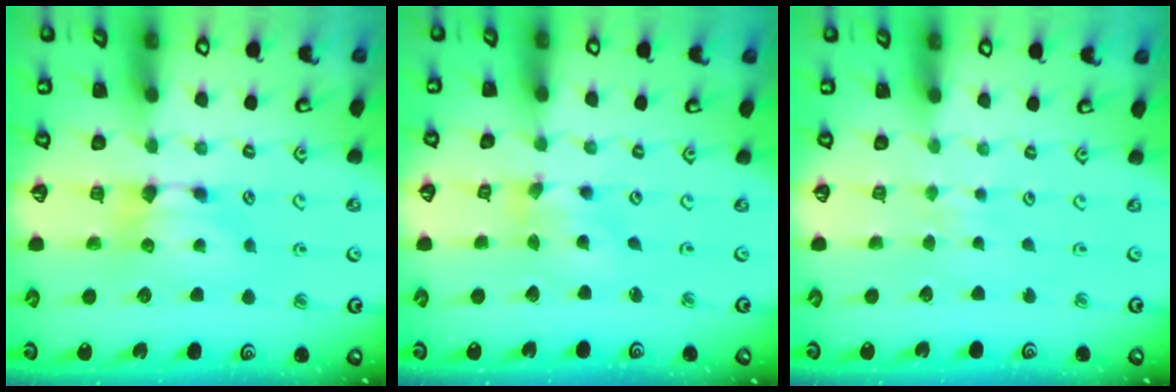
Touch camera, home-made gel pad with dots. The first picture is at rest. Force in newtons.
{"total": 1.5, "press": 0.7, "slide": 1.3}
{"total": 3.5, "press": 3.5, "slide": 0.3}